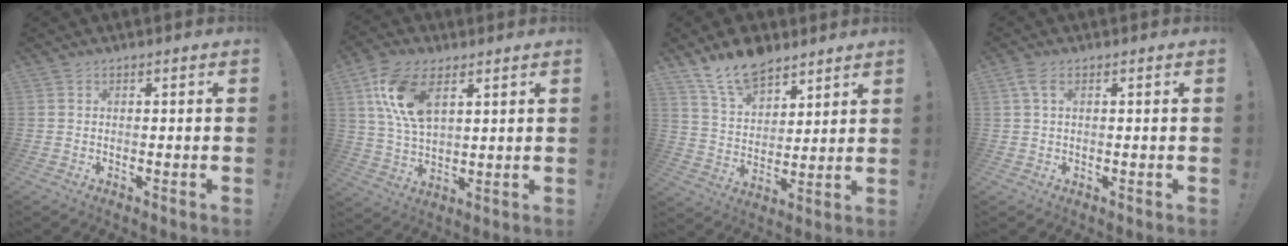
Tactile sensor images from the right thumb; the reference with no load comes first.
{"total": 14.2, "force": [6.4, 7.7, 10.1], "torque": [-0.205, -0.011, 0.119]}
{"total": 13.0, "force": [10.3, 6.1, 5.0], "torque": [-0.104, -0.065, 0.196]}
{"total": 3.4, "force": [1.4, 1.5, 2.7], "torque": [-0.051, 0.001, 0.024]}